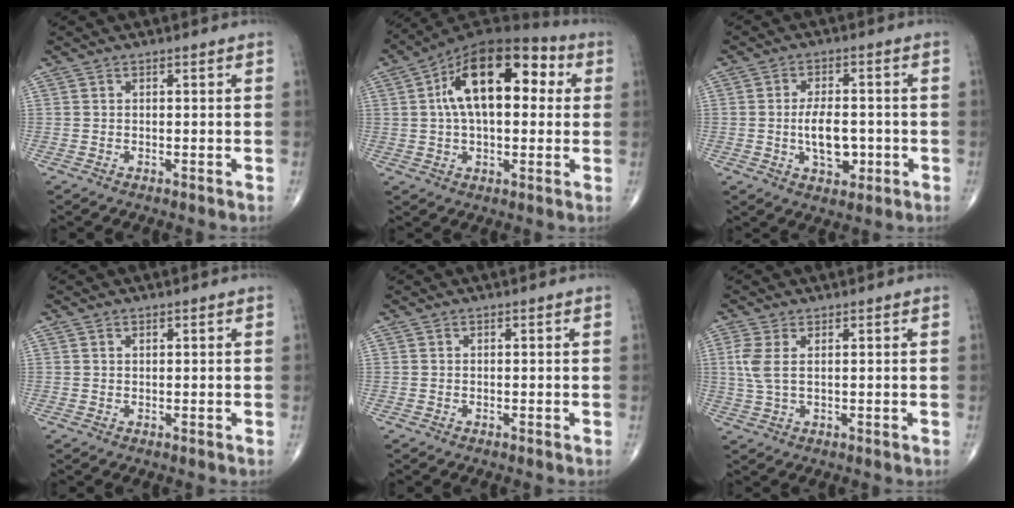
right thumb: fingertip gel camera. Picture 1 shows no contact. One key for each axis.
{"total": 19.0, "fx": 4.0, "fy": 10.1, "fz": 15.6, "tx": -0.226, "ty": 0.031, "tz": 0.051}
{"total": 7.3, "fx": -1.4, "fy": 4.2, "fz": 5.8, "tx": -0.079, "ty": 0.008, "tz": -0.019}
{"total": 0.5, "fx": 0.3, "fy": 0.3, "fz": 0.3, "tx": -0.003, "ty": -0.002, "tz": 0.005}
{"total": 0.0}
{"total": 4.3, "fx": 1.1, "fy": 1.8, "fz": 3.8, "tx": -0.102, "ty": -0.001, "tz": 0.026}